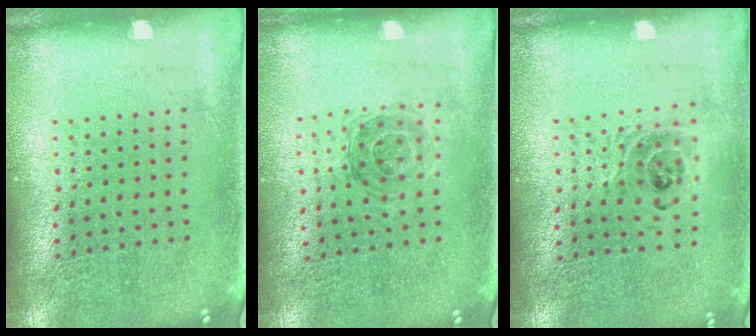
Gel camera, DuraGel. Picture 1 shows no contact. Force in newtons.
{"total": 1.1, "press": 1.0, "slide": 0.3}
{"total": 1.3, "press": 1.2, "slide": 0.5}